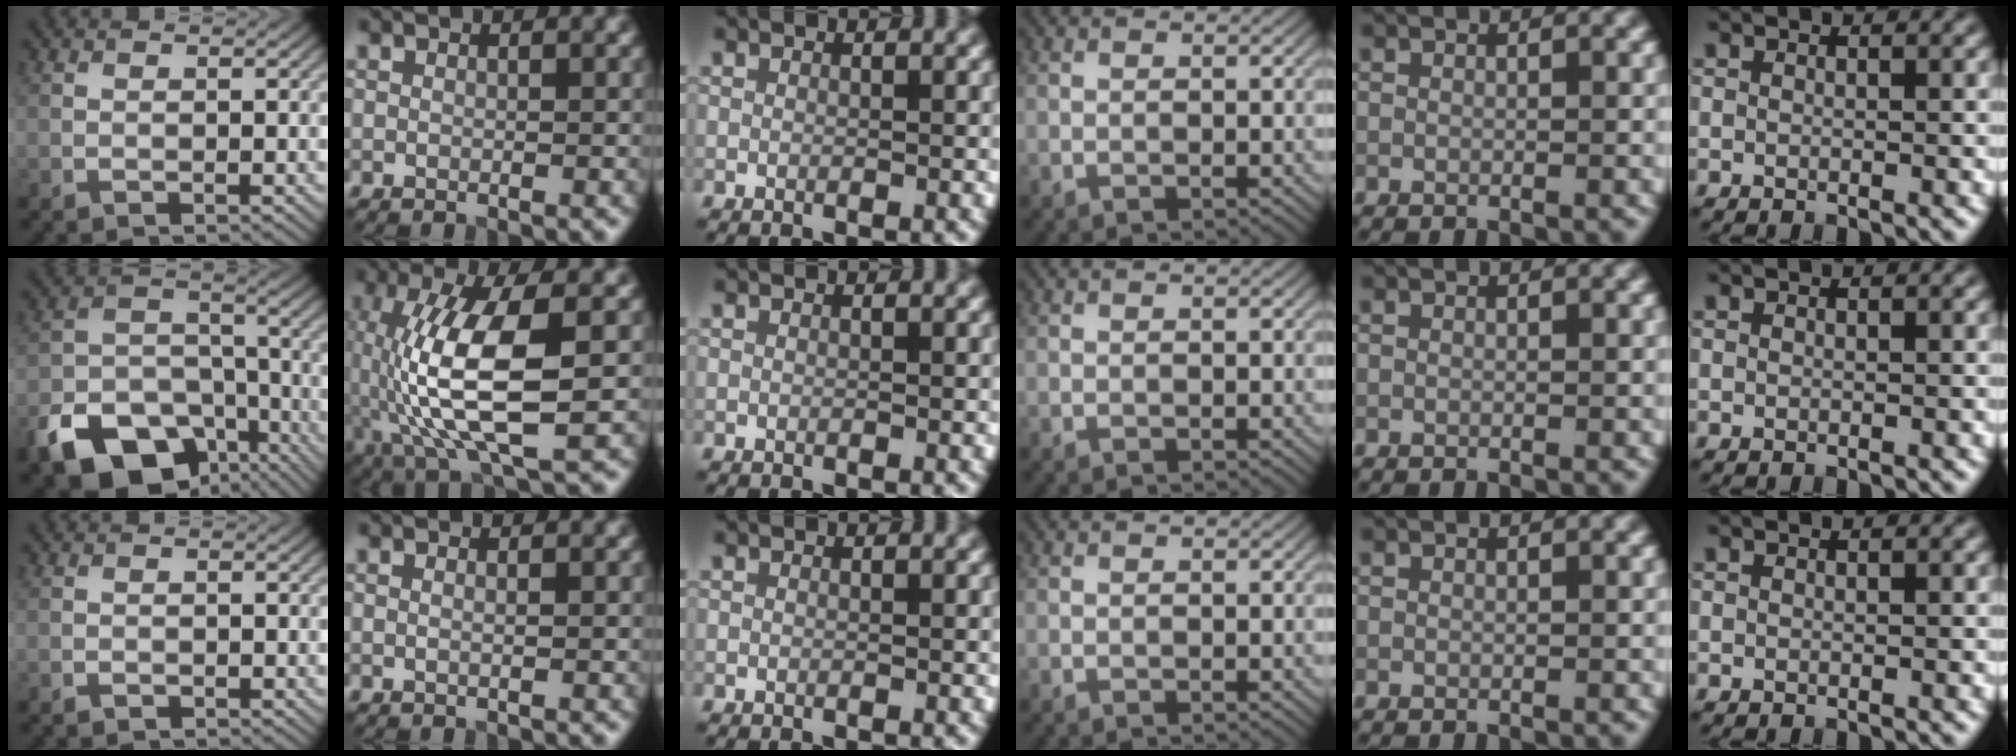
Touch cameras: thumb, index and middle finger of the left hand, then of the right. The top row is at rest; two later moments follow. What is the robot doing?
{"motion": "lift_and_place", "object": "coin"}